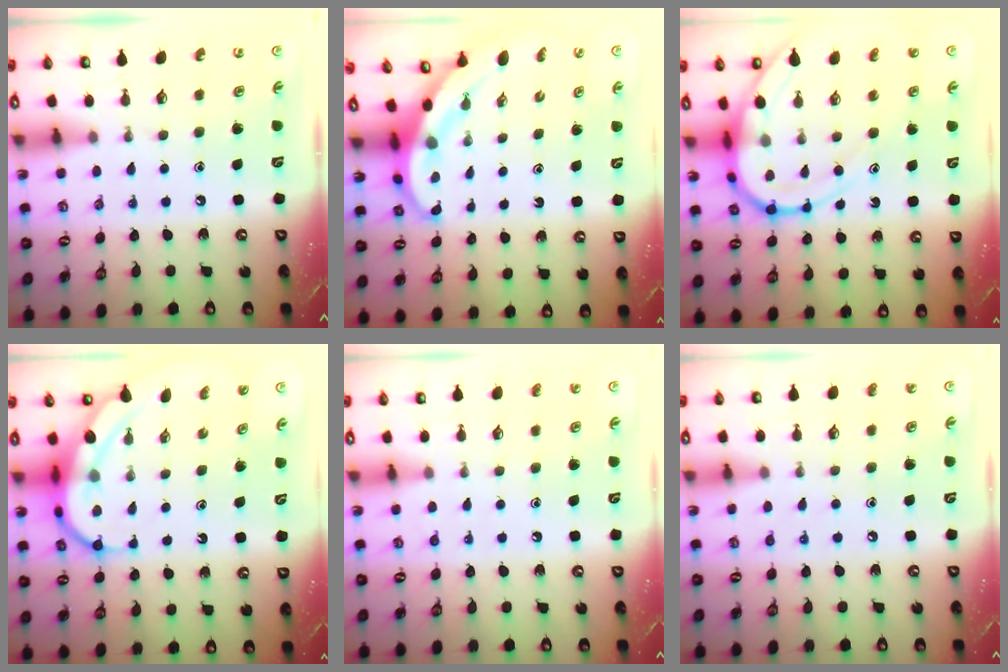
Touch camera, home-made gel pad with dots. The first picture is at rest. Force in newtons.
{"total": 3.6, "press": 3.6, "slide": 0.3}
{"total": 12.8, "press": 12.8, "slide": 1.3}
{"total": 8.4, "press": 8.3, "slide": 0.5}
{"total": 3.9, "press": 3.8, "slide": 0.5}
{"total": 5.4, "press": 5.4, "slide": 0.5}